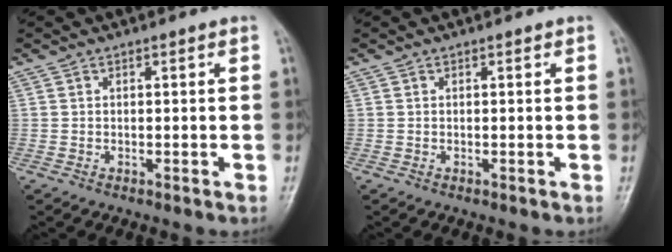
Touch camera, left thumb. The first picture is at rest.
{"total": 0.0}